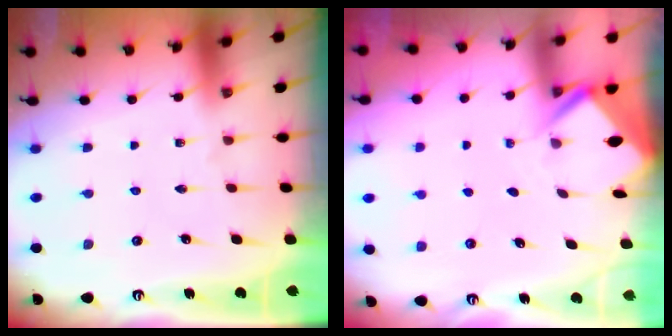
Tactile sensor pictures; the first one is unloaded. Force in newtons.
{"total": 2.6, "press": 2.6, "slide": 0.1}